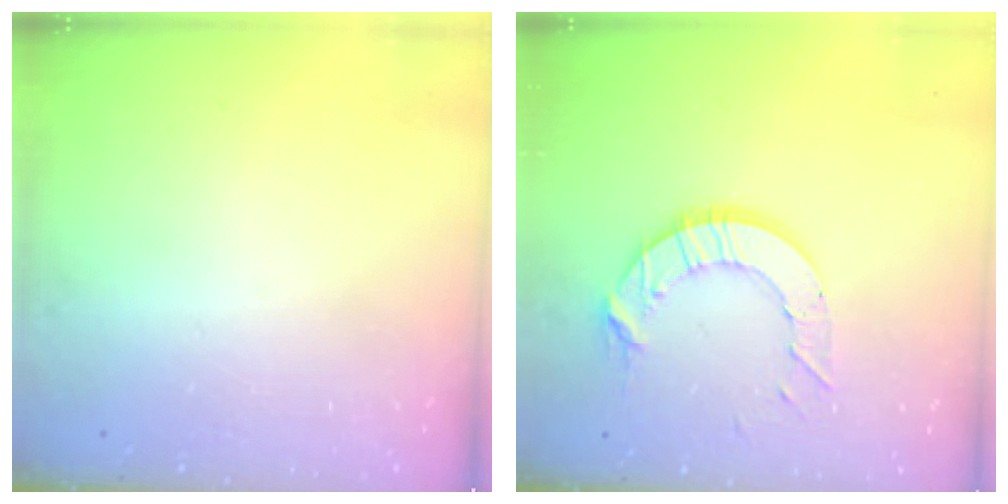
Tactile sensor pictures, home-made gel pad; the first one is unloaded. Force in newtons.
{"total": 10.4, "press": 10.3, "slide": 0.5}